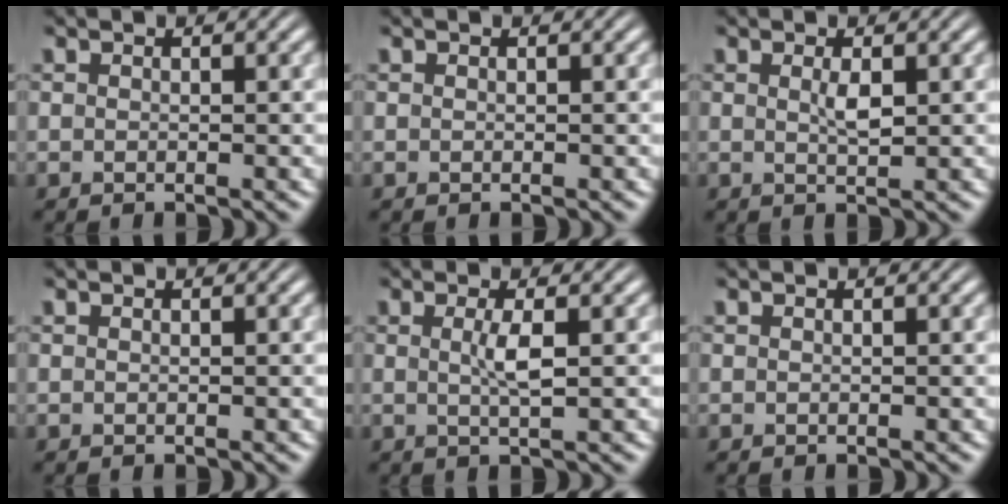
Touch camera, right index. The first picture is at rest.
{"total": 0.0}
{"total": 1.5, "force": [0.6, -0.3, 1.3], "torque": [-0.021, -0.011, 0.014]}
{"total": 0.0}
{"total": 2.0, "force": [0.4, -0.4, 1.9], "torque": [-0.037, -0.010, 0.011]}
{"total": 0.0}